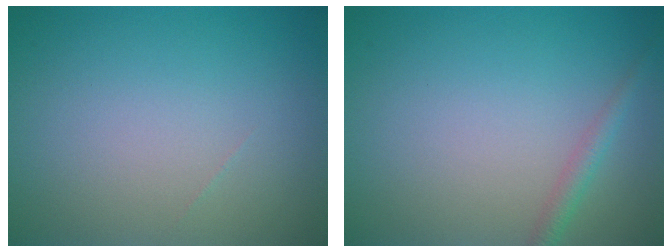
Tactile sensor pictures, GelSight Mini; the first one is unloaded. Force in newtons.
{"total": 1.5, "press": 1.5, "slide": 0.1}